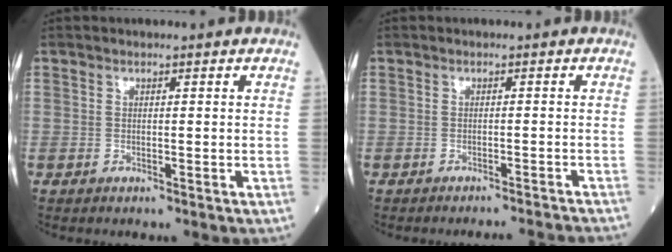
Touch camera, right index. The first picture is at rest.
{"total": 6.4, "force": [-6.2, -1.0, 1.0], "torque": [-0.005, -0.011, -0.068]}